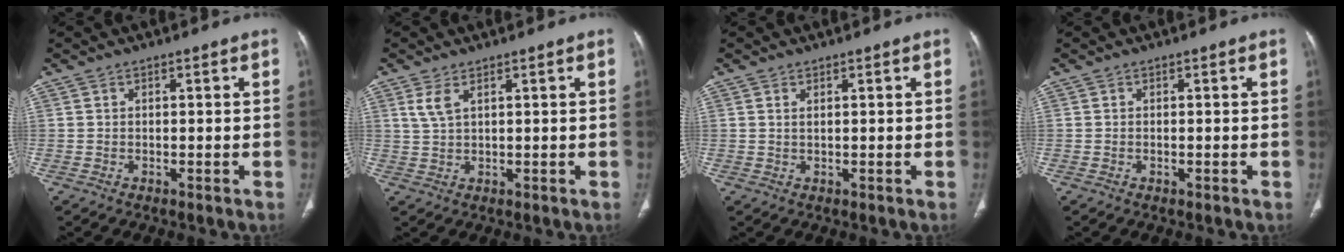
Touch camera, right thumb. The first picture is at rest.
{"total": 2.9, "force": [1.5, 1.1, 2.3], "torque": [-0.054, 0.001, 0.041]}
{"total": 0.8, "force": [0.4, 0.3, 0.7], "torque": [-0.015, 0.002, 0.007]}
{"total": 0.0}